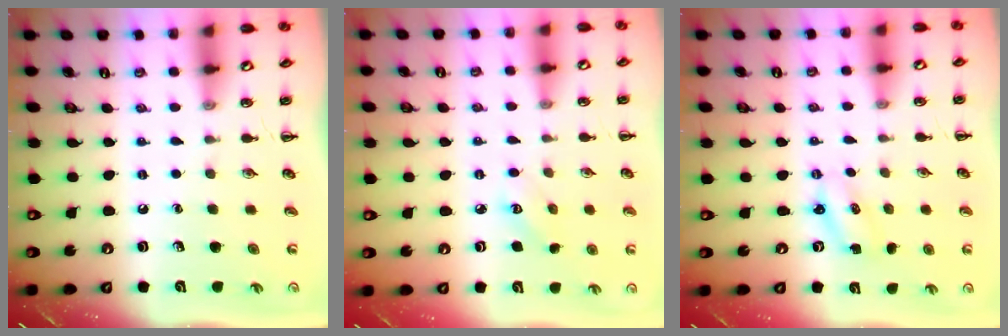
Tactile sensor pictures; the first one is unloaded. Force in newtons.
{"total": 2.9, "press": 2.8, "slide": 0.8}
{"total": 2.1, "press": 2.1, "slide": 0.6}